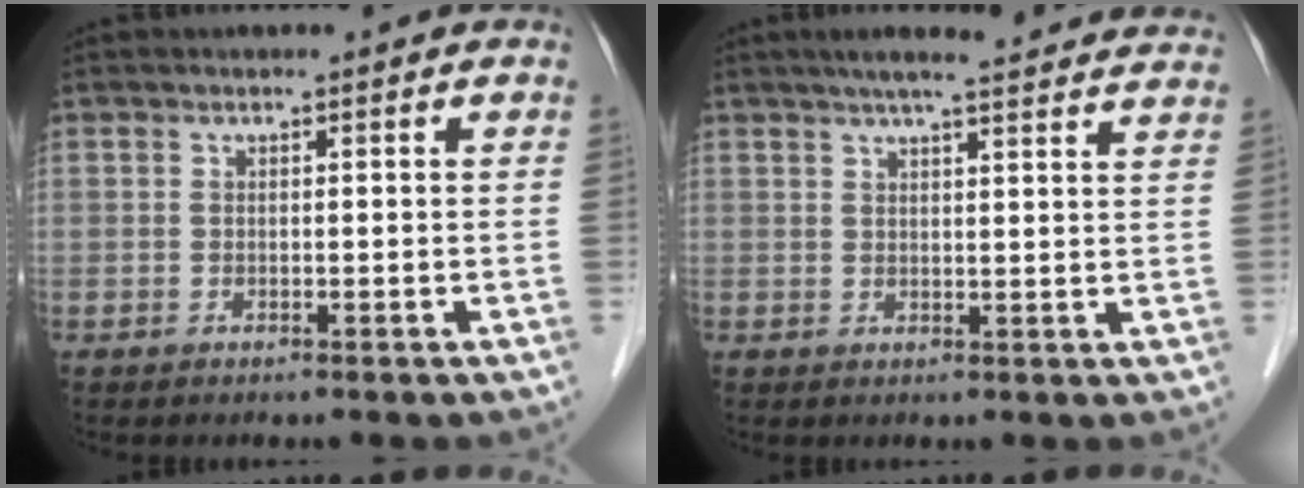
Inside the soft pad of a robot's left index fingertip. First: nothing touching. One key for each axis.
{"total": 16.2, "fx": 14.6, "fy": 1.2, "fz": 7.0, "tx": -0.096, "ty": 0.026, "tz": 0.175}